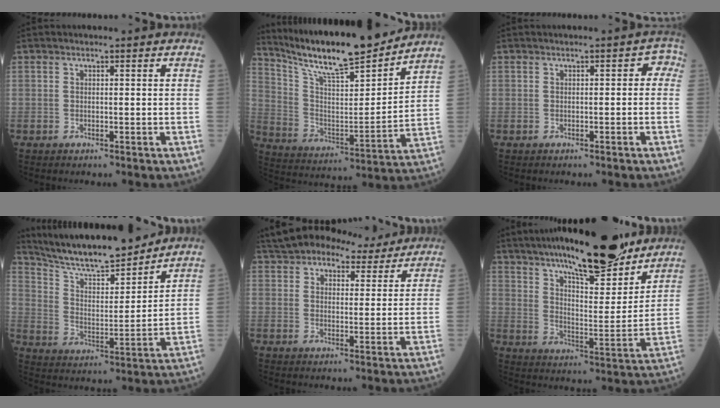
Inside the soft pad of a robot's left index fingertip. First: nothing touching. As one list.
[{"total": 18.6, "force": [16.3, 1.5, 8.9], "torque": [-0.161, -0.016, 0.276]}, {"total": 1.6, "force": [-0.2, 1.0, 1.2], "torque": [0.004, 0.009, -0.010]}, {"total": 15.8, "force": [14.5, 1.4, 6.2], "torque": [-0.115, -0.008, 0.245]}, {"total": 12.8, "force": [10.9, 5.1, 4.4], "torque": [-0.069, 0.034, 0.152]}, {"total": 20.4, "force": [16.2, 3.9, 11.7], "torque": [-0.182, -0.003, 0.246]}]